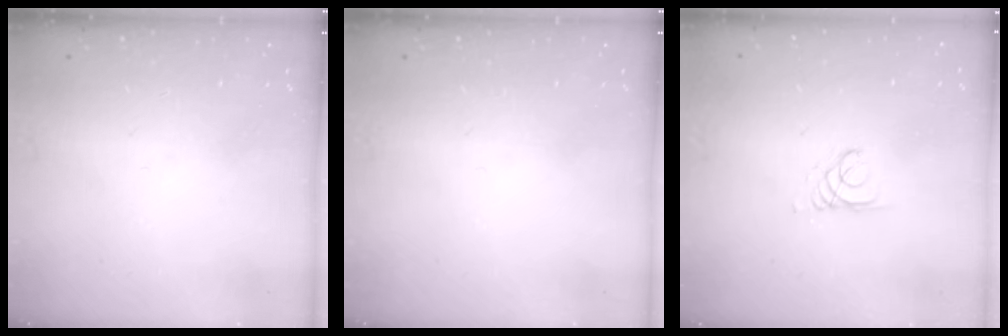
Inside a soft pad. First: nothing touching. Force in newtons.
{"total": 0.0}
{"total": 1.3, "press": 1.3, "slide": 0.1}